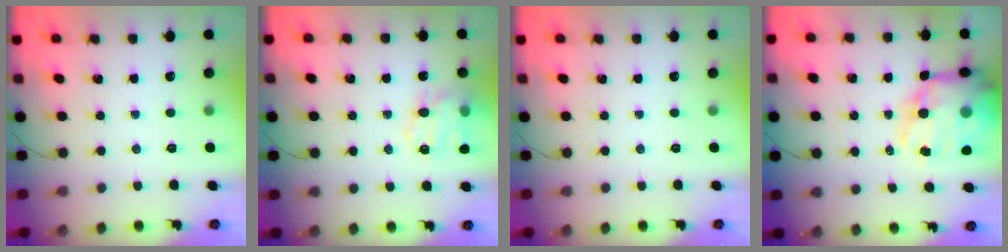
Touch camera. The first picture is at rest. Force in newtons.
{"total": 14.6, "press": 14.4, "slide": 2.1}
{"total": 0.0}
{"total": 23.6, "press": 23.0, "slide": 5.3}